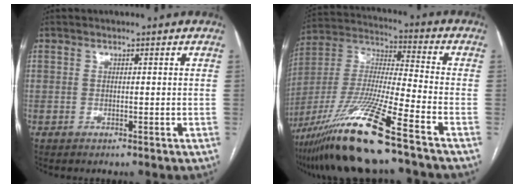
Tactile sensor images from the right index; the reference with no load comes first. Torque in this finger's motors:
{"motor_torque": [1.12, -1.02, 0.98, 0.21]}